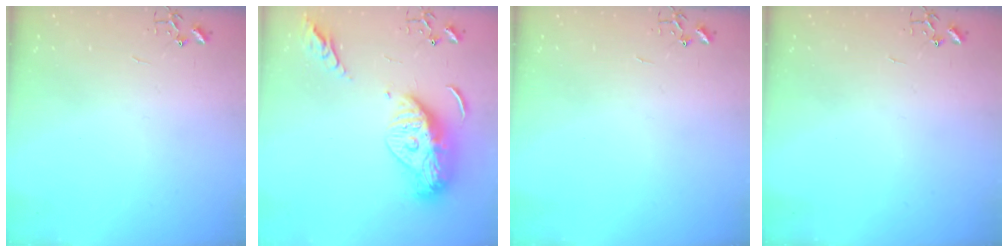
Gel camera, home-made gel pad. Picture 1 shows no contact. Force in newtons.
{"total": 16.9, "press": 16.8, "slide": 1.6}
{"total": 0.0}
{"total": 0.0}